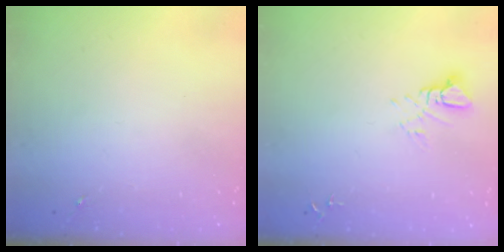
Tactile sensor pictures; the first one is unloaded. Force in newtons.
{"total": 5.3, "press": 5.3, "slide": 0.3}